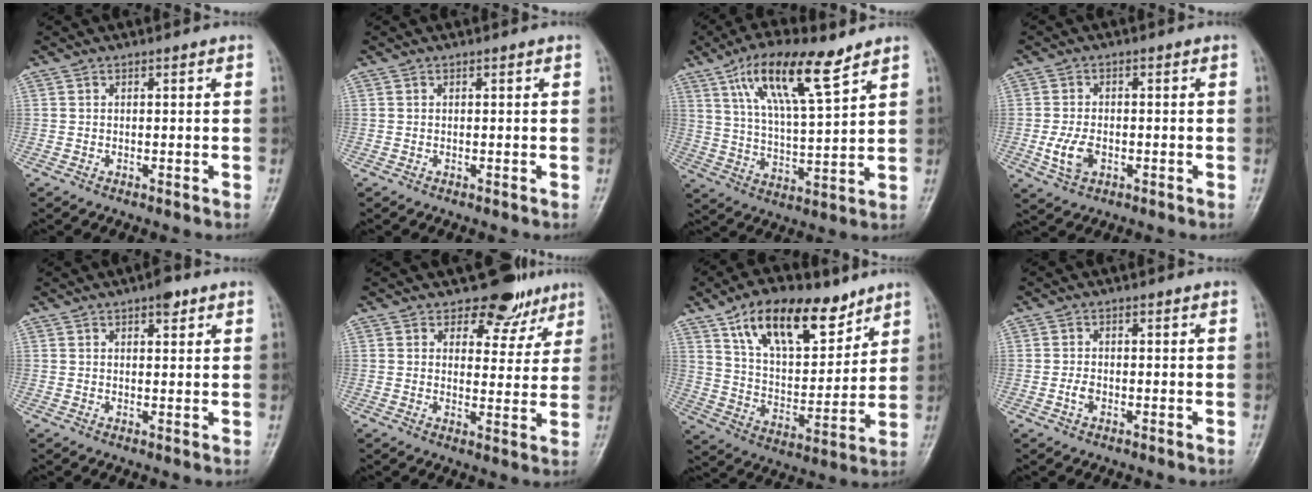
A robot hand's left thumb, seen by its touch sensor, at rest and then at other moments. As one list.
[{"total": 0.0}, {"total": 14.6, "force": [8.6, 3.9, 11.1], "torque": [-0.186, -0.031, 0.159]}, {"total": 4.7, "force": [-1.5, 3.1, 3.3], "torque": [-0.070, 0.002, -0.026]}, {"total": 2.7, "force": [1.8, 1.1, 1.7], "torque": [-0.017, -0.006, 0.020]}, {"total": 7.8, "force": [5.9, 4.7, 1.7], "torque": [0.014, -0.039, 0.070]}, {"total": 18.2, "force": [11.2, 8.7, 11.4], "torque": [-0.145, -0.052, 0.198]}, {"total": 1.5, "force": [-0.8, 1.0, 0.8], "torque": [-0.020, 0.005, -0.017]}]